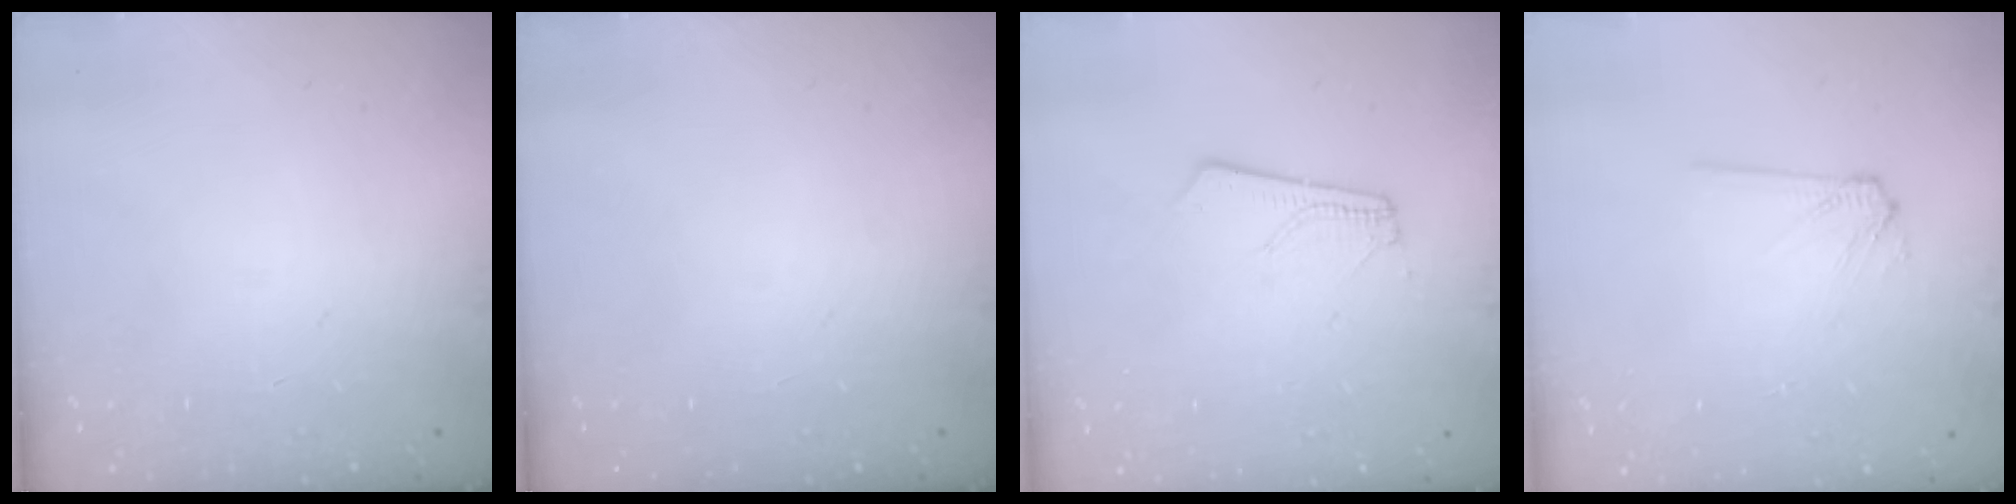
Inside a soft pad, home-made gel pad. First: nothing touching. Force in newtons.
{"total": 0.0}
{"total": 4.9, "press": 4.9, "slide": 0.7}
{"total": 4.2, "press": 4.2, "slide": 0.5}